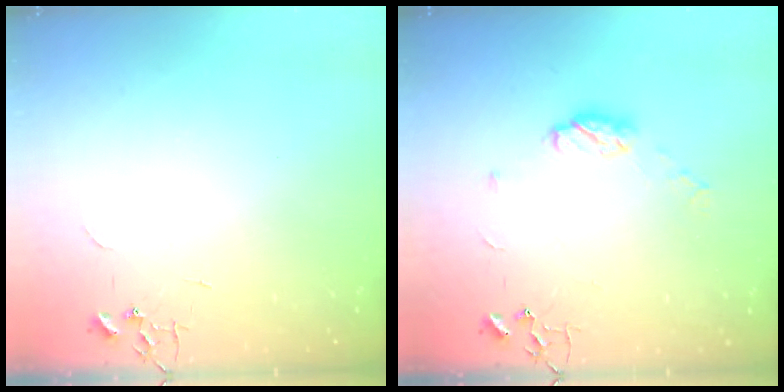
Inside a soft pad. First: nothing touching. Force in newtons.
{"total": 7.2, "press": 7.2, "slide": 0.4}